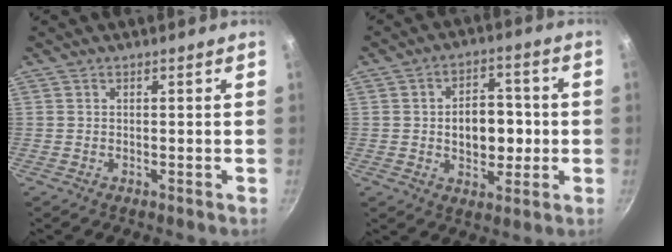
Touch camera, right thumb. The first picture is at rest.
{"total": 10.3, "force": [-0.3, 6.9, 7.6], "torque": [-0.074, 0.011, -0.005]}